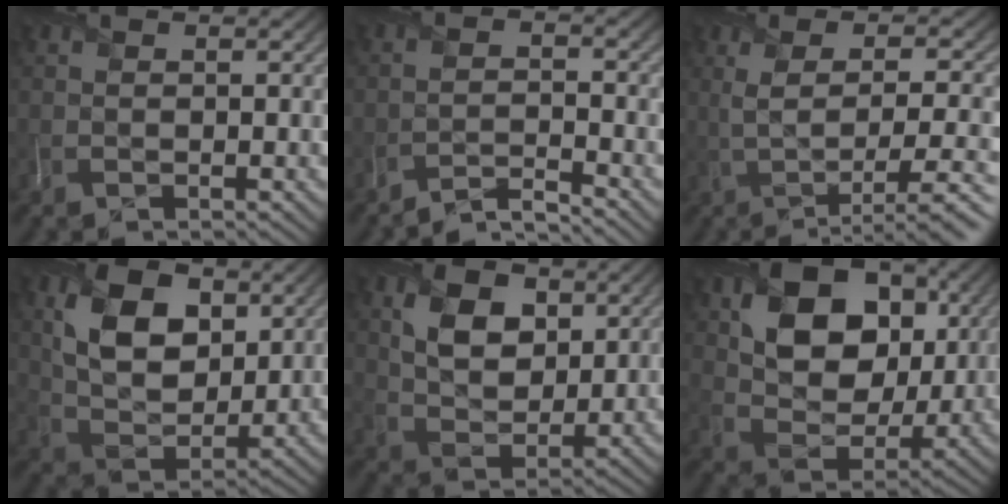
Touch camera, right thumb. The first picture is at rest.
{"total": 3.7, "force": [-3.4, 0.2, 1.4], "torque": [-0.019, 0.008, -0.073]}
{"total": 7.1, "force": [-0.2, 2.0, 6.8], "torque": [-0.091, 0.007, -0.007]}
{"total": 10.9, "force": [3.7, 7.0, 7.5], "torque": [-0.160, -0.002, 0.069]}
{"total": 8.2, "force": [3.1, 5.4, 5.4], "torque": [-0.118, -0.004, 0.054]}
{"total": 11.8, "force": [3.7, 8.4, 7.4], "torque": [-0.143, -0.006, 0.058]}